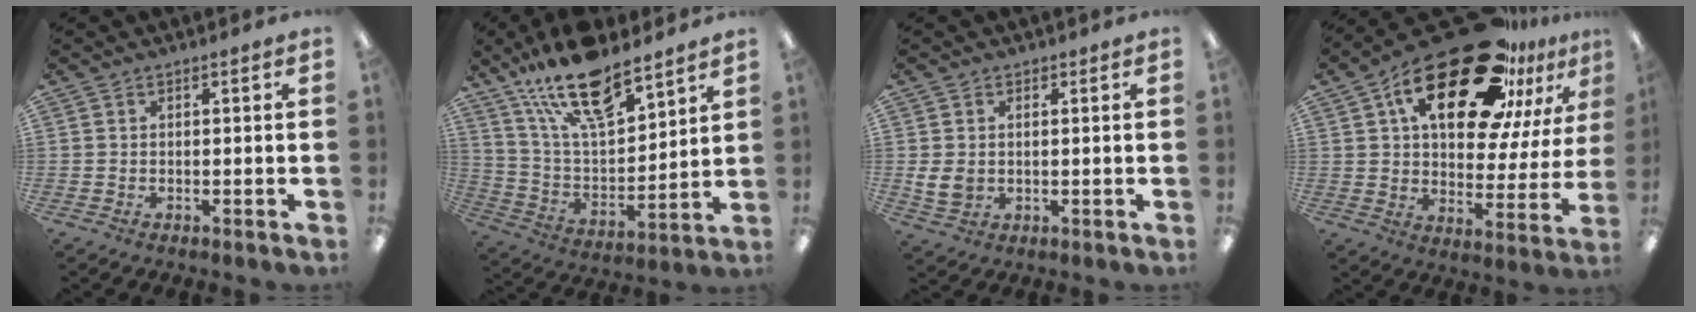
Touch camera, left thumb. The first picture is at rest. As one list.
[{"total": 19.4, "force": [14.2, 7.0, 11.1], "torque": [-0.209, -0.077, 0.250]}, {"total": 4.7, "force": [0.4, 4.0, 2.5], "torque": [-0.050, 0.000, 0.008]}, {"total": 29.9, "force": [17.7, 13.9, 19.7], "torque": [-0.297, -0.093, 0.293]}]